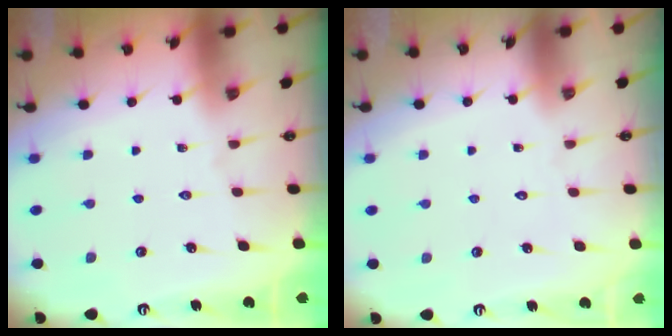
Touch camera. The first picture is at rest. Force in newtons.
{"total": 1.8, "press": 1.7, "slide": 0.1}